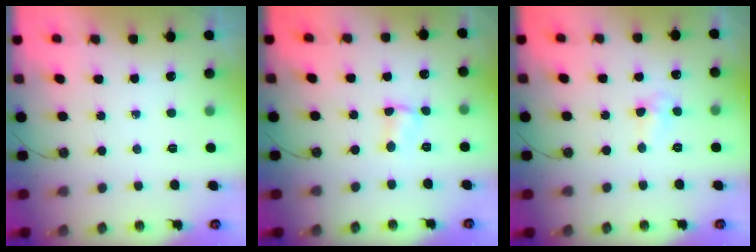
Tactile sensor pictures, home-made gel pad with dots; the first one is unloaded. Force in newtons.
{"total": 1.7, "press": 1.7, "slide": 0.3}
{"total": 5.2, "press": 5.1, "slide": 0.6}